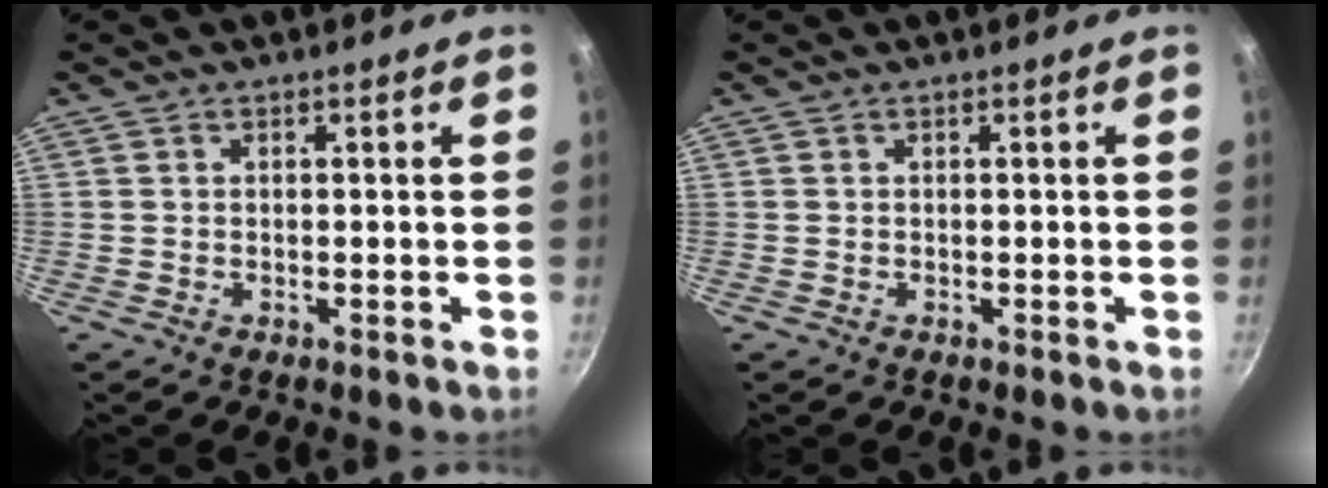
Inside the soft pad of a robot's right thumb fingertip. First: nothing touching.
{"total": 0.0}